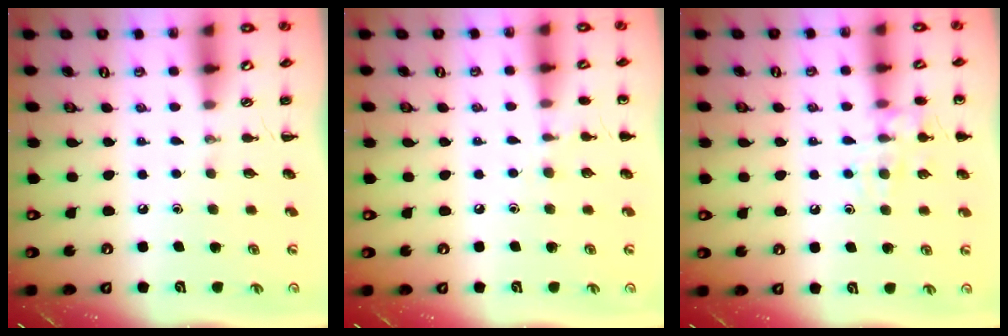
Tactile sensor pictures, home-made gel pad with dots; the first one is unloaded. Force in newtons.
{"total": 4.8, "press": 4.6, "slide": 1.5}
{"total": 10.8, "press": 10.7, "slide": 1.4}